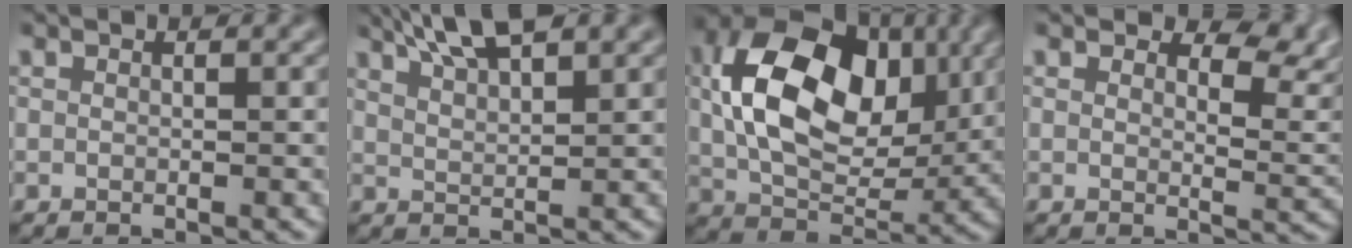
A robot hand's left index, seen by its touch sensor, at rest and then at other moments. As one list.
[{"total": 5.9, "force": [4.2, 1.5, 3.9], "torque": [-0.049, 0.019, 0.056]}, {"total": 13.4, "force": [2.4, 8.5, 10.0], "torque": [-0.179, 0.007, 0.038]}, {"total": 4.3, "force": [2.7, 2.0, 2.8], "torque": [-0.034, -0.004, 0.036]}]